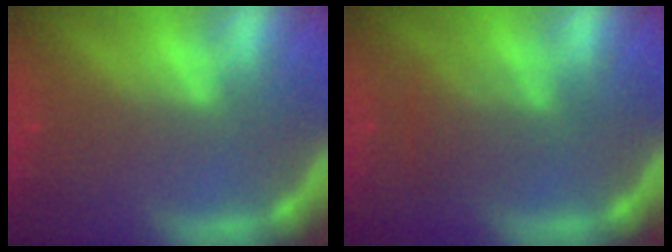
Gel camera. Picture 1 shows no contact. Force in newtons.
{"total": 3.0}